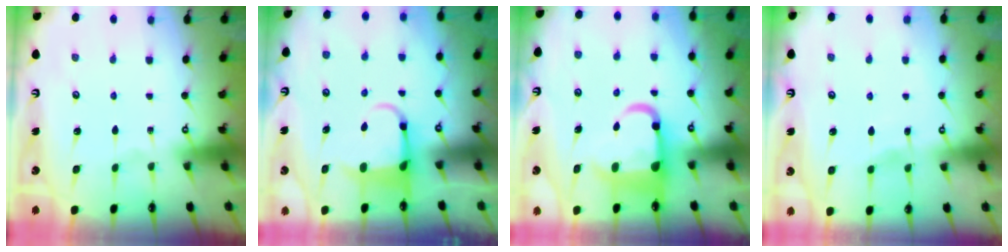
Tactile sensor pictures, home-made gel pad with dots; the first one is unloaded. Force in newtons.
{"total": 4.0, "press": 3.8, "slide": 1.1}
{"total": 9.4, "press": 9.0, "slide": 2.8}
{"total": 2.6, "press": 2.5, "slide": 0.4}